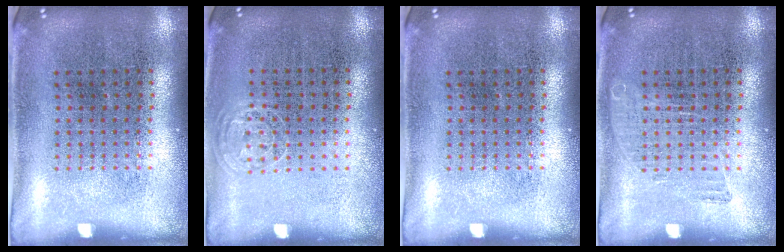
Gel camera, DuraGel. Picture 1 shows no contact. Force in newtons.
{"total": 0.6, "press": 0.6, "slide": 0.3}
{"total": 0.0}
{"total": 0.8, "press": 0.8, "slide": 0.1}